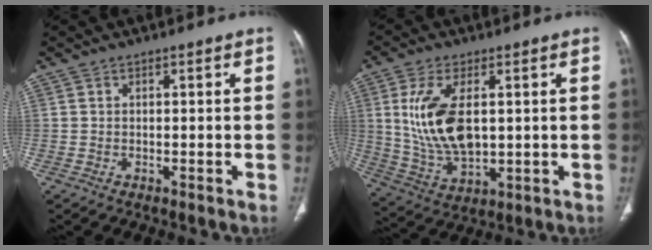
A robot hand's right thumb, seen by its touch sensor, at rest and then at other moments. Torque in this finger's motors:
{"motor_torque": [-0.67, 1.56, 1.04, 0.76, 0.20]}